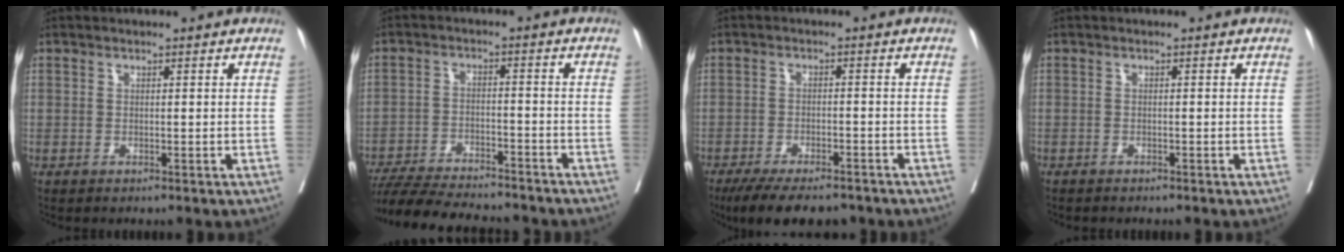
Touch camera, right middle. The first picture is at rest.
{"total": 17.2, "force": [-15.5, 2.6, 7.0], "torque": [-0.129, -0.020, -0.228]}
{"total": 11.4, "force": [-9.4, 3.3, 5.6], "torque": [-0.084, -0.010, -0.136]}
{"total": 1.2, "force": [-1.0, 0.4, 0.3], "torque": [-0.009, -0.001, -0.015]}